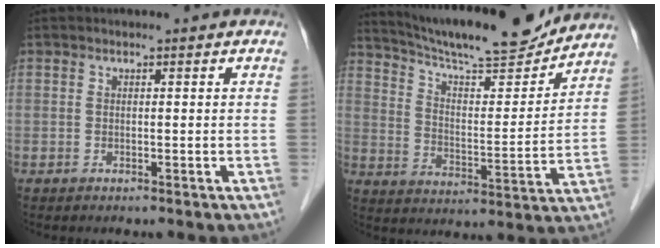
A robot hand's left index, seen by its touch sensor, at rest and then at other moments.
{"total": 18.7, "force": [17.3, 1.9, 6.9], "torque": [-0.119, -0.005, 0.261]}